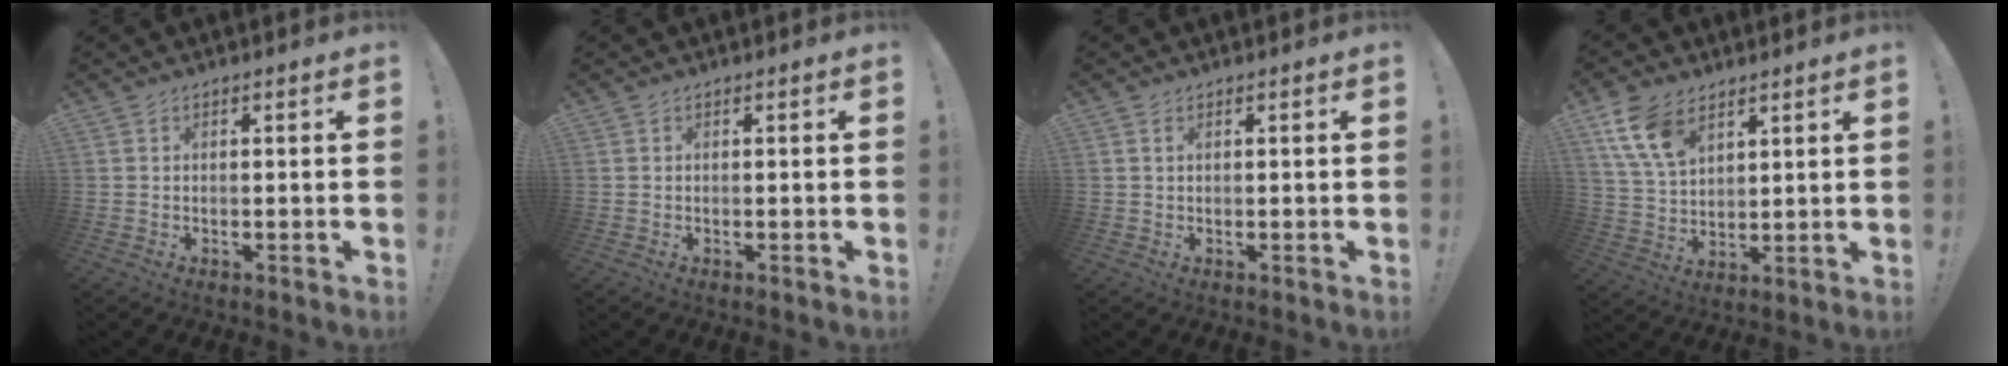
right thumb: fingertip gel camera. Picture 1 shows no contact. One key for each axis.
{"total": 0.0}
{"total": 0.9, "fx": 0.4, "fy": 0.5, "fz": 0.6, "tx": -0.013, "ty": 0.003, "tz": 0.008}
{"total": 11.6, "fx": 6.8, "fy": 6.8, "fz": 6.4, "tx": -0.132, "ty": -0.021, "tz": 0.134}